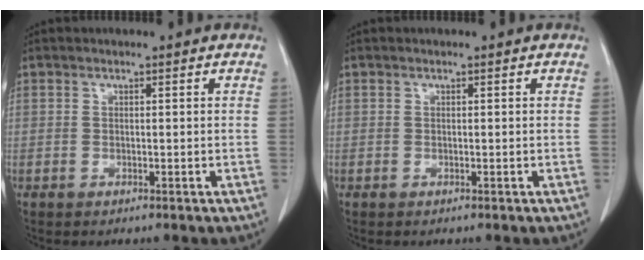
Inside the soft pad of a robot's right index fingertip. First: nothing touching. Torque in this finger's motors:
{"motor_torque": [0.00, 0.00, 0.00, 0.00]}